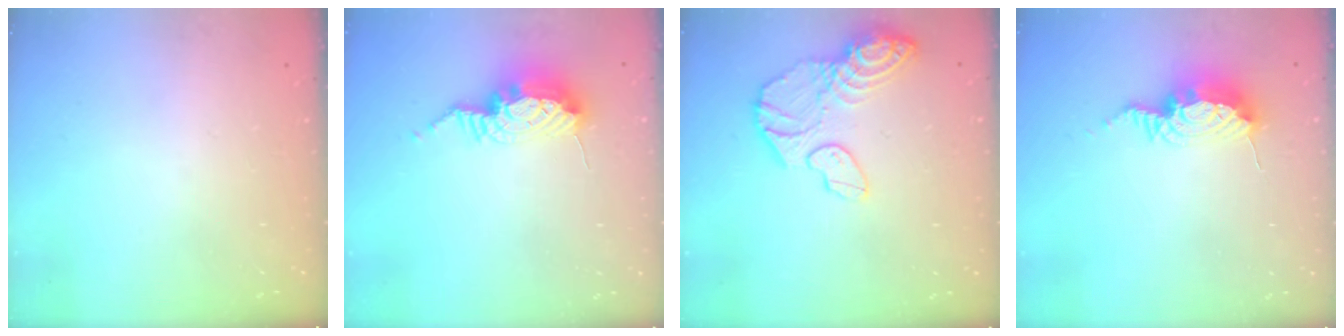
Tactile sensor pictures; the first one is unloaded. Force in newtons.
{"total": 10.6, "press": 10.5, "slide": 0.9}
{"total": 13.7, "press": 13.5, "slide": 2.0}
{"total": 10.1, "press": 10.0, "slide": 1.0}